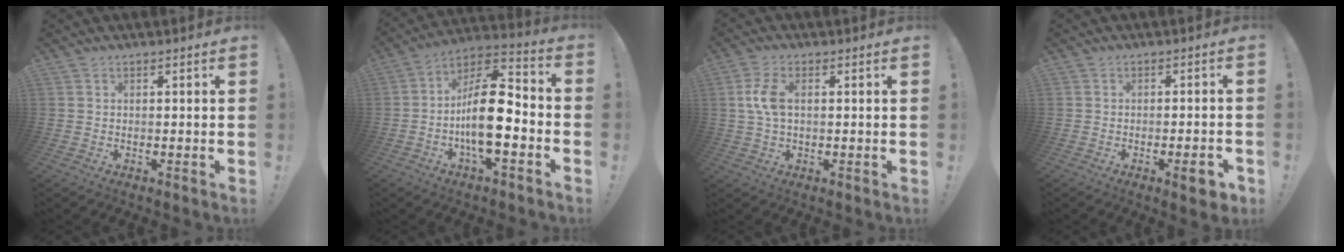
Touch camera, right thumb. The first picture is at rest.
{"total": 17.7, "force": [-3.6, 7.1, 15.8], "torque": [-0.277, 0.022, -0.059]}
{"total": 6.7, "force": [0.9, 3.7, 5.5], "torque": [-0.106, 0.004, 0.015]}
{"total": 5.5, "force": [-2.3, 1.2, 4.9], "torque": [-0.065, 0.008, -0.032]}